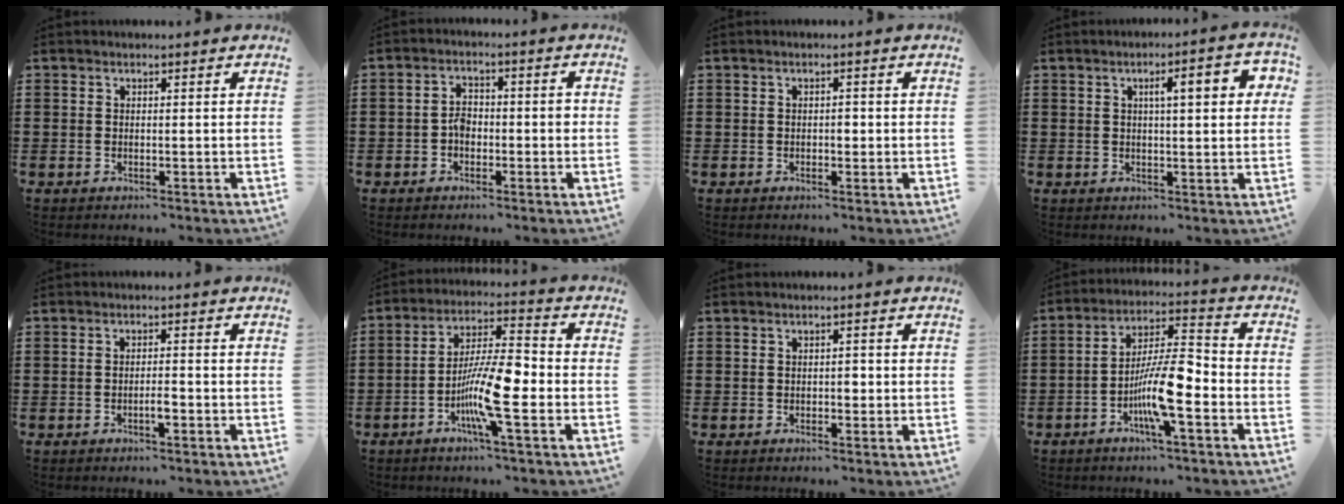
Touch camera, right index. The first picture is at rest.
{"total": 3.2, "force": [-0.8, 2.0, 2.3], "torque": [-0.045, 0.005, -0.018]}
{"total": 1.1, "force": [-0.1, 0.6, 0.9], "torque": [-0.017, 0.003, -0.002]}
{"total": 5.1, "force": [1.3, 1.1, 4.8], "torque": [-0.077, 0.003, 0.014]}
{"total": 2.3, "force": [-0.9, 0.4, 2.0], "torque": [-0.036, 0.003, -0.017]}
{"total": 10.8, "force": [-3.2, 2.2, 10.1], "torque": [-0.200, -0.006, -0.064]}
{"total": 1.3, "force": [-0.1, 0.7, 1.0], "torque": [-0.018, 0.004, -0.004]}
{"total": 10.6, "force": [-3.7, 2.4, 9.6], "torque": [-0.192, -0.005, -0.071]}